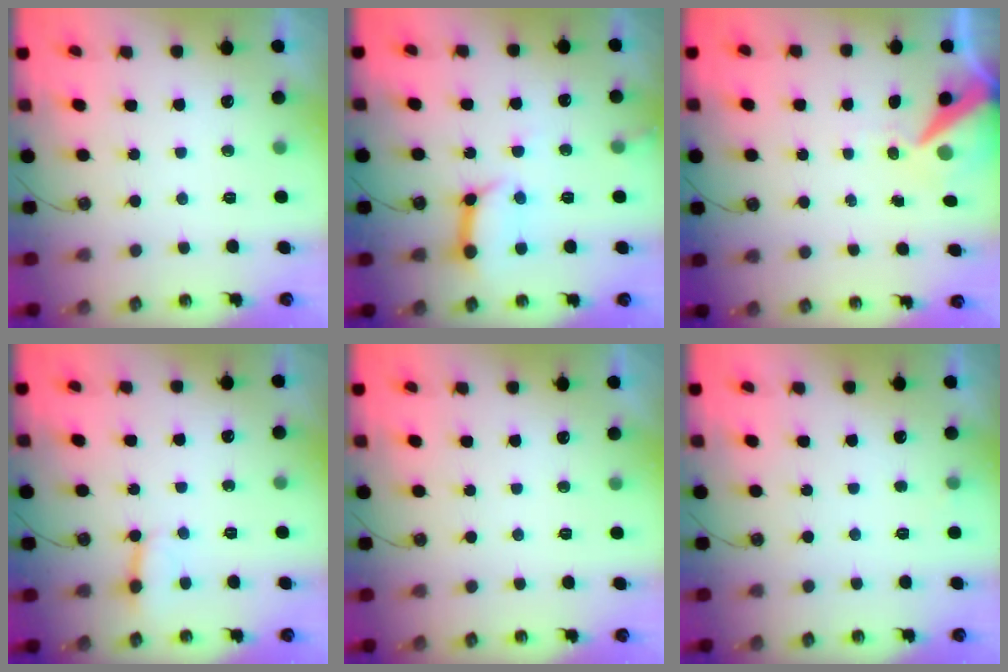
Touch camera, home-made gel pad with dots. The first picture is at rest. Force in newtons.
{"total": 12.3, "press": 12.3, "slide": 1.3}
{"total": 9.0, "press": 8.9, "slide": 1.4}
{"total": 2.8, "press": 2.8, "slide": 0.2}
{"total": 0.0}
{"total": 4.0, "press": 4.0, "slide": 0.4}